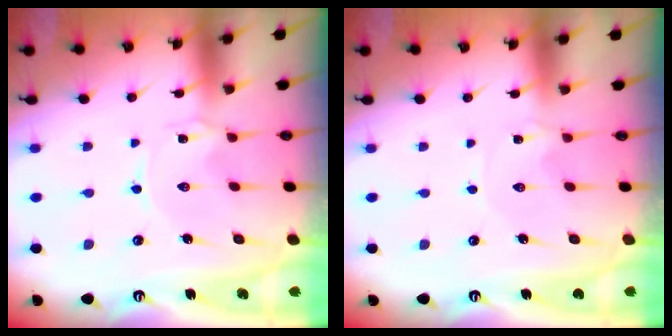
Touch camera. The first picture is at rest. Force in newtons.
{"total": 0.0}